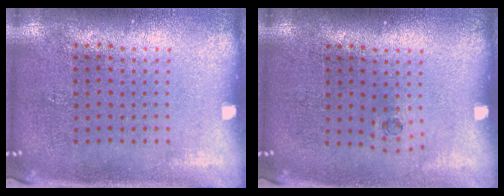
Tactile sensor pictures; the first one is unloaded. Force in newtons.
{"total": 0.5, "press": 0.2, "slide": 0.4}